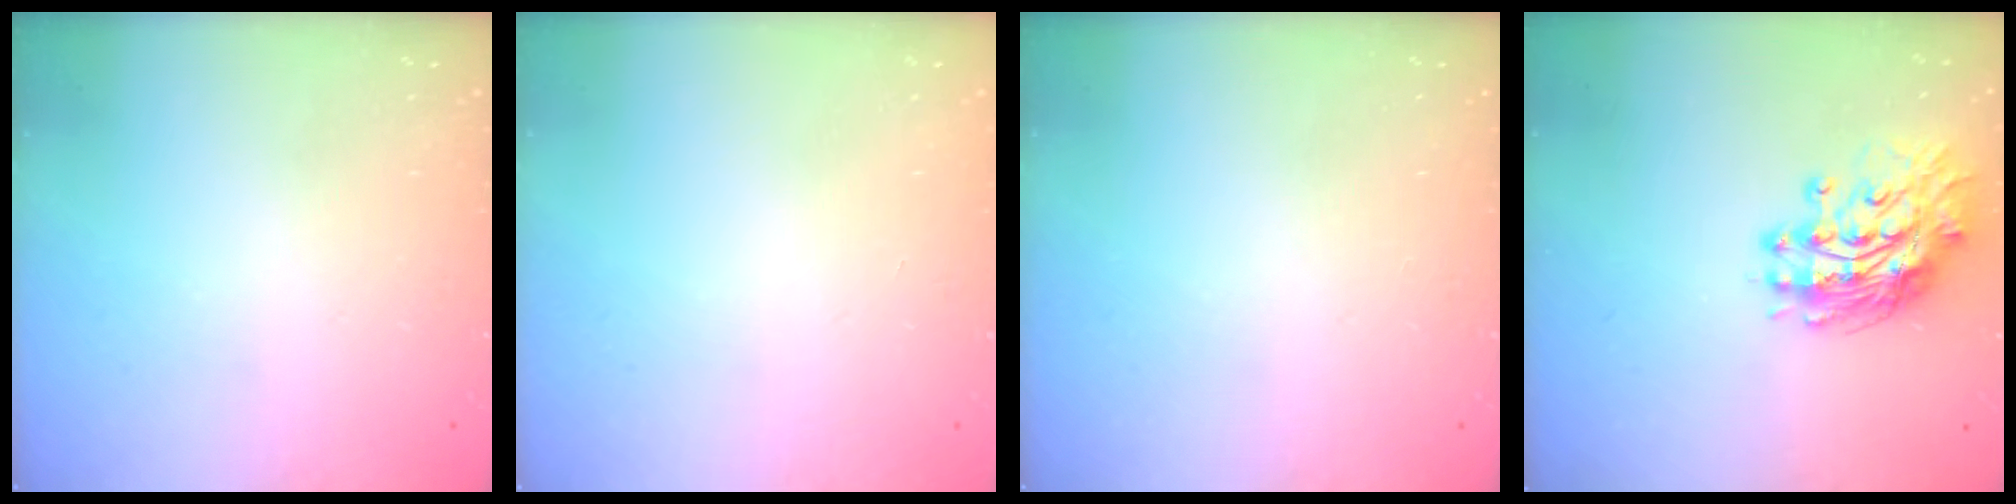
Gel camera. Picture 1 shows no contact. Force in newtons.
{"total": 0.0}
{"total": 0.0}
{"total": 12.3, "press": 12.2, "slide": 1.6}